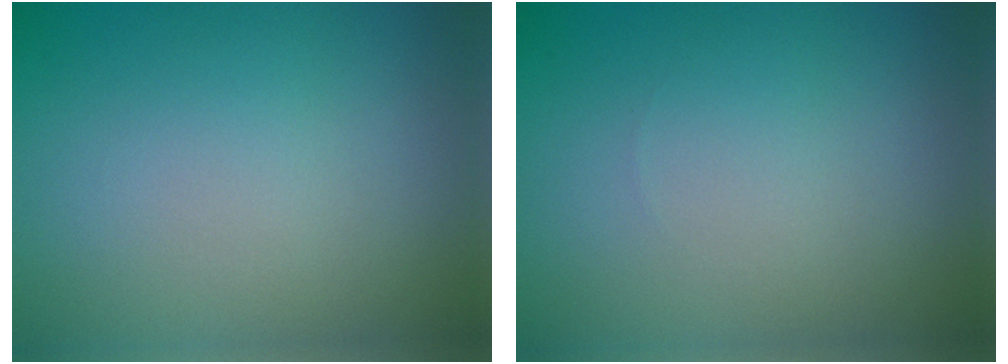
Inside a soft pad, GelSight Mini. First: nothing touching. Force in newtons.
{"total": 0.0}